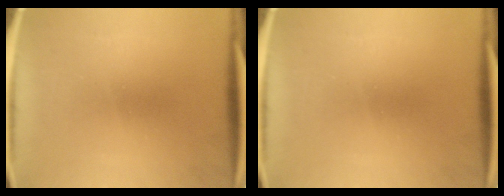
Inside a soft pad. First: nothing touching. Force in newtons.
{"total": 0.0}